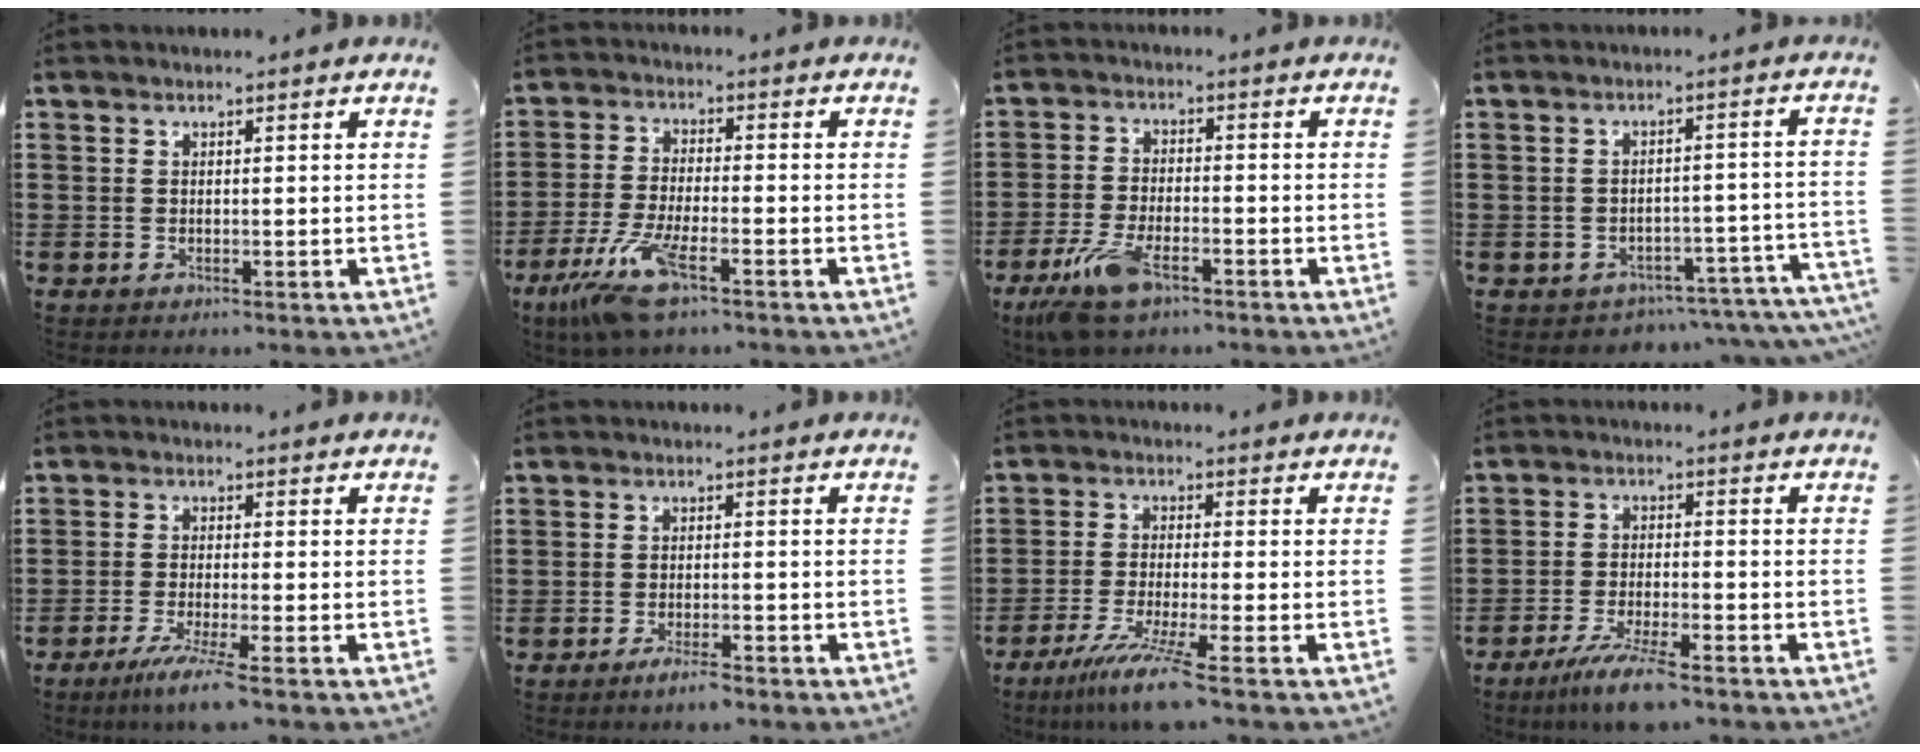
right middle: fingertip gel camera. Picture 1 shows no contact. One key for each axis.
{"total": 8.9, "fx": -5.8, "fy": 1.8, "fz": 6.4, "tx": -0.151, "ty": -0.019, "tz": -0.113}
{"total": 7.6, "fx": -5.0, "fy": 2.7, "fz": 5.0, "tx": -0.117, "ty": -0.009, "tz": -0.096}
{"total": 3.2, "fx": -3.0, "fy": 0.8, "fz": 0.4, "tx": -0.014, "ty": 0.006, "tz": -0.066}
{"total": 4.4, "fx": -3.1, "fy": -0.3, "fz": 3.0, "tx": -0.069, "ty": -0.020, "tz": -0.060}
{"total": 2.7, "fx": -1.9, "fy": 0.5, "fz": 1.8, "tx": -0.030, "ty": 0.001, "tz": -0.034}
{"total": 6.9, "fx": -4.9, "fy": -0.5, "fz": 4.8, "tx": -0.094, "ty": -0.023, "tz": -0.091}
{"total": 6.5, "fx": -5.1, "fy": 0.6, "fz": 4.1, "tx": -0.082, "ty": -0.012, "tz": -0.094}